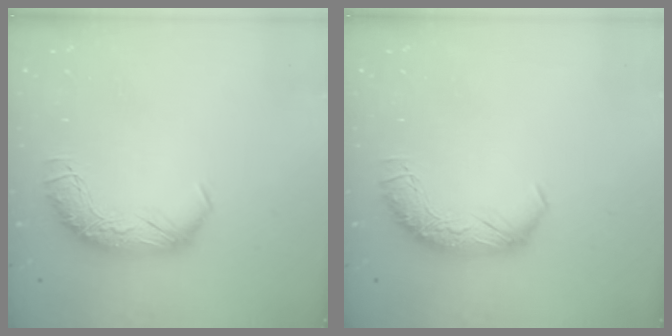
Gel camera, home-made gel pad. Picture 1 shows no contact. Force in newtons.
{"total": 0.0}